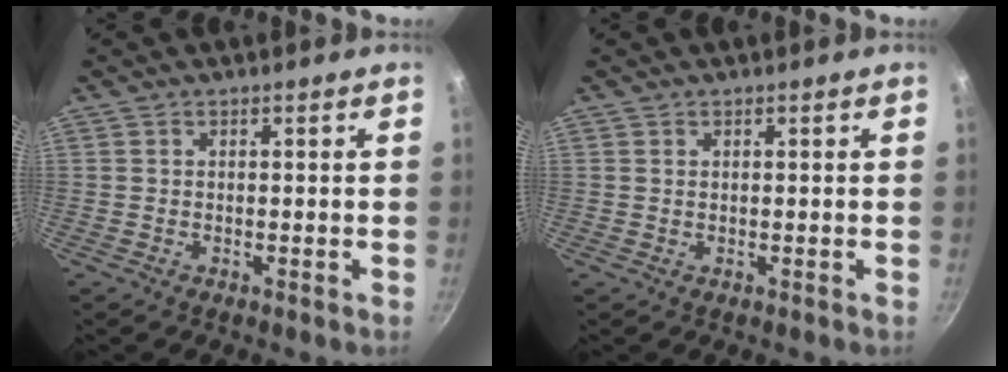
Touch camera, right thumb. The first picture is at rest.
{"total": 0.0}